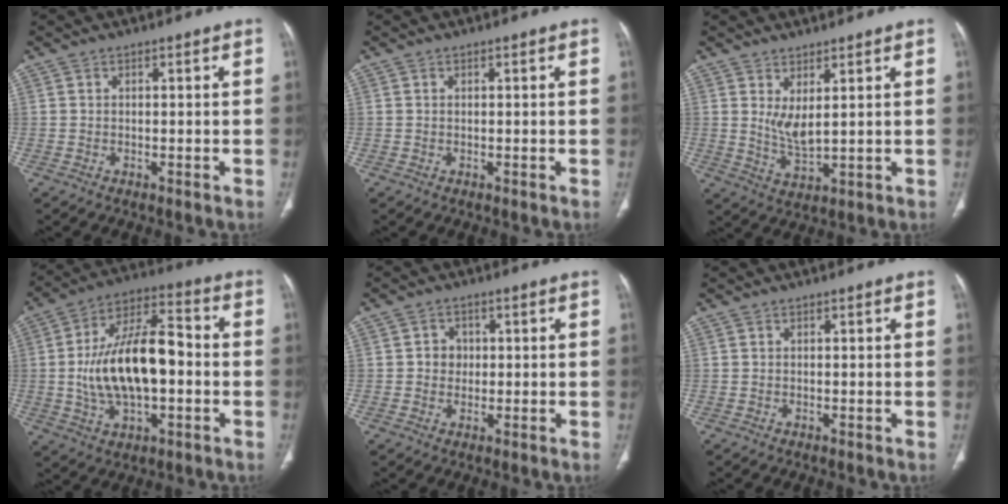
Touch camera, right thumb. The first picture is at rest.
{"total": 0.0}
{"total": 5.0, "force": [1.9, 1.5, 4.3], "torque": [-0.085, -0.029, 0.047]}
{"total": 19.1, "force": [-1.3, 9.5, 16.5], "torque": [-0.291, 0.031, -0.023]}
{"total": 3.2, "force": [0.2, 2.9, 1.2], "torque": [0.003, 0.006, 0.000]}
{"total": 0.0}